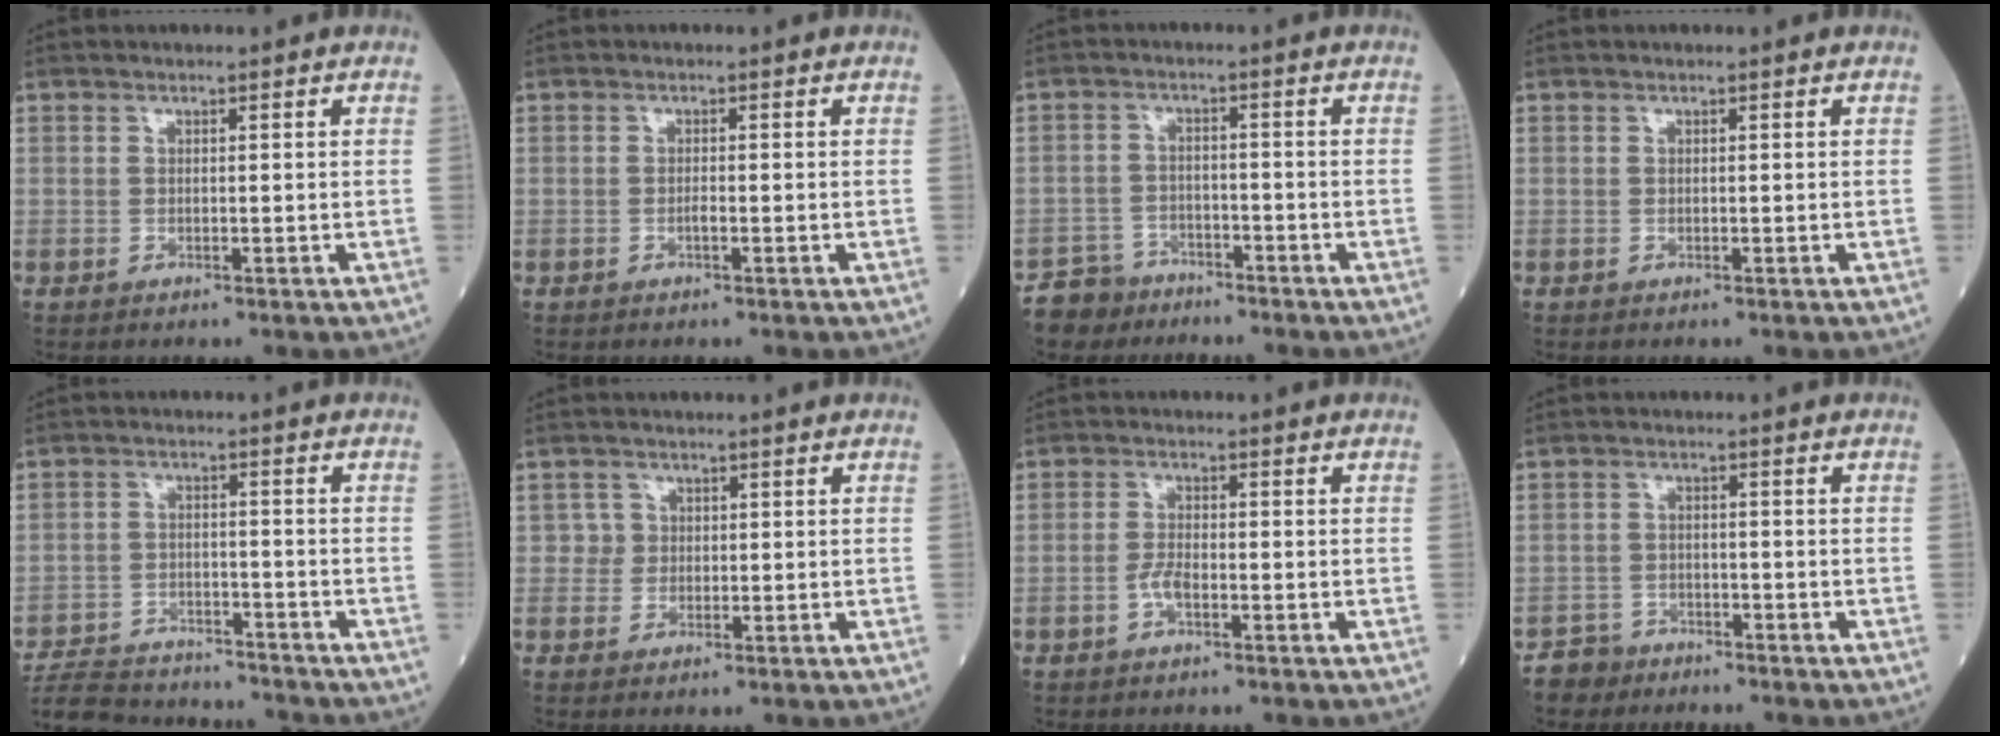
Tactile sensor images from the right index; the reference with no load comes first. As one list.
[{"total": 0.8, "force": [-0.3, 0.0, 0.8], "torque": [-0.018, 0.000, -0.006]}, {"total": 4.8, "force": [-4.0, 2.6, -0.4], "torque": [0.008, 0.001, -0.078]}, {"total": 0.0}, {"total": 14.5, "force": [-13.6, 3.3, 3.8], "torque": [-0.074, 0.010, -0.204]}, {"total": 1.6, "force": [0.2, 1.6, -0.1], "torque": [0.014, 0.004, -0.004]}, {"total": 2.5, "force": [-1.1, 0.8, 2.0], "torque": [-0.041, 0.003, -0.024]}, {"total": 3.1, "force": [-2.7, 1.6, -0.6], "torque": [0.007, 0.004, -0.049]}]